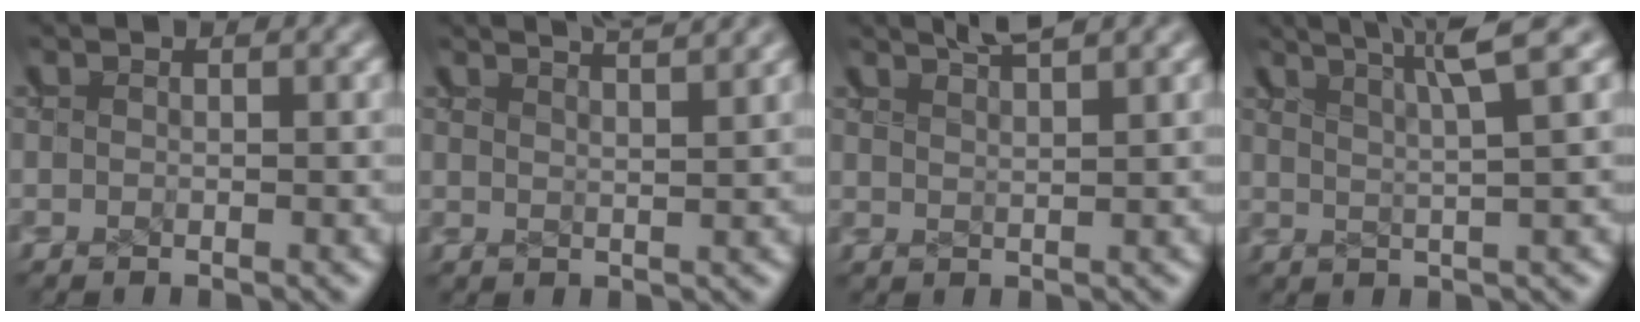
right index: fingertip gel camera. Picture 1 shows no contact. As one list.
[{"total": 3.2, "force": [3.1, -0.6, 0.7], "torque": [-0.006, 0.003, 0.053]}, {"total": 3.0, "force": [2.8, -1.0, 0.5], "torque": [0.006, 0.006, 0.050]}, {"total": 4.8, "force": [3.8, -0.7, 2.7], "torque": [-0.012, 0.017, 0.061]}]